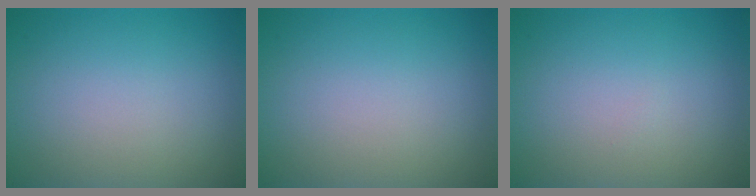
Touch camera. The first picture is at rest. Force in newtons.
{"total": 0.0}
{"total": 0.0}